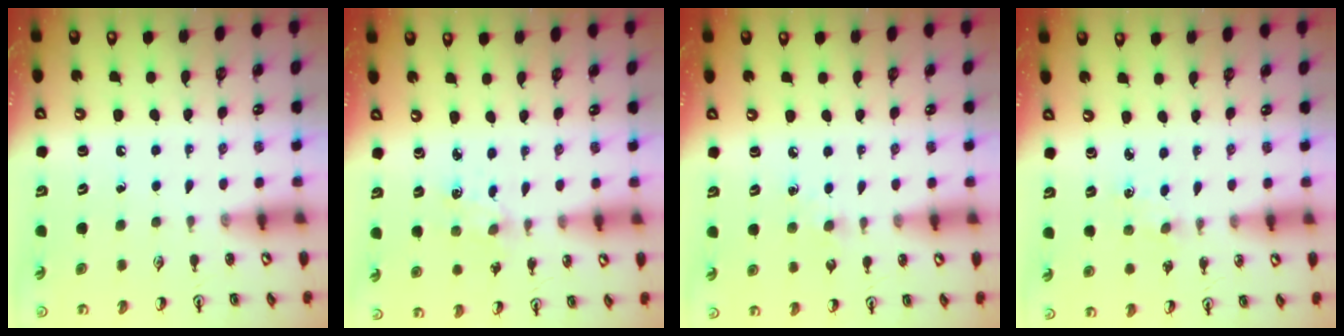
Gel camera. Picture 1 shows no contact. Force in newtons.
{"total": 2.9, "press": 2.9, "slide": 0.4}
{"total": 6.2, "press": 6.1, "slide": 0.7}
{"total": 0.8, "press": 0.8, "slide": 0.2}